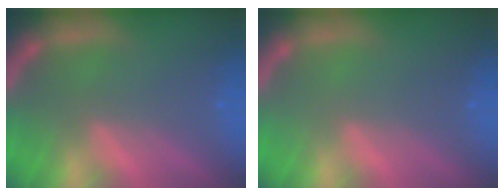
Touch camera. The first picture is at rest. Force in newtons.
{"total": 0.0}